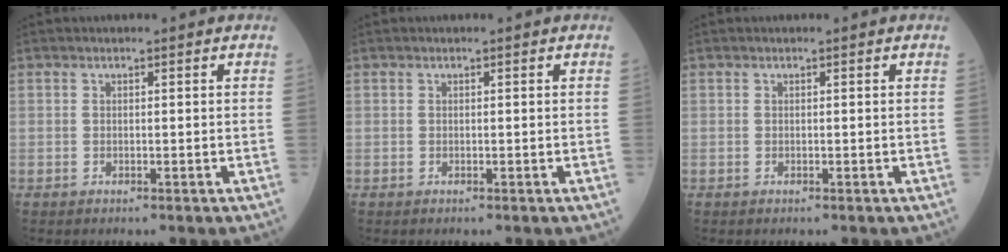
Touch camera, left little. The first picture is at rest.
{"total": 0.0}
{"total": 0.0}